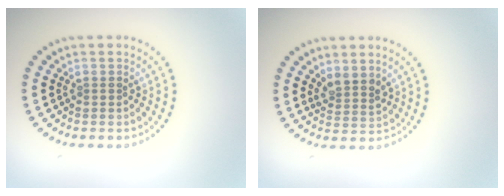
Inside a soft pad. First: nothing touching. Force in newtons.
{"total": 2.1, "press": 1.7, "slide": 1.3}